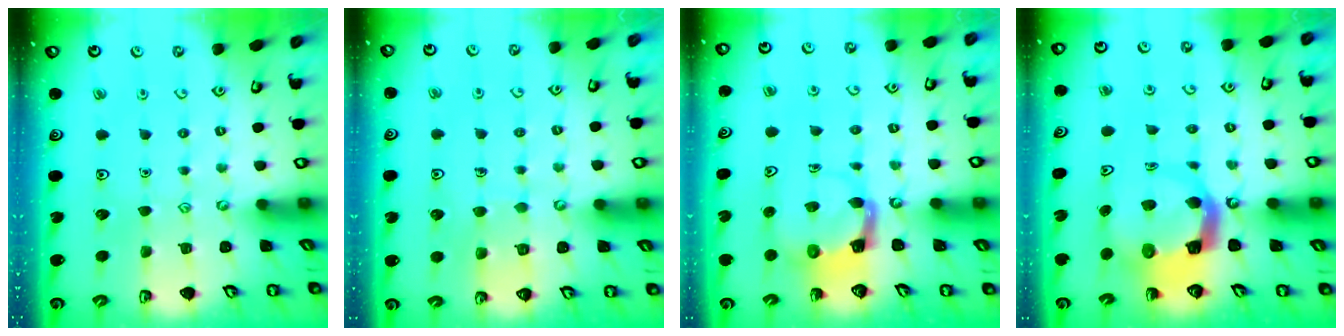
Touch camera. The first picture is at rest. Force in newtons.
{"total": 5.3, "press": 5.3, "slide": 0.3}
{"total": 3.7, "press": 3.6, "slide": 0.5}
{"total": 6.2, "press": 6.1, "slide": 0.8}